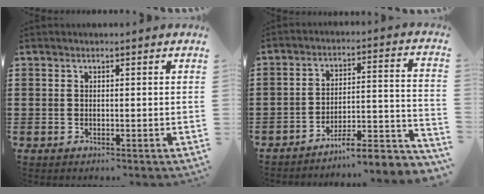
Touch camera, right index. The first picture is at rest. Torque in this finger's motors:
{"motor_torque": [0.39, 0.38, 0.26, 0.03]}